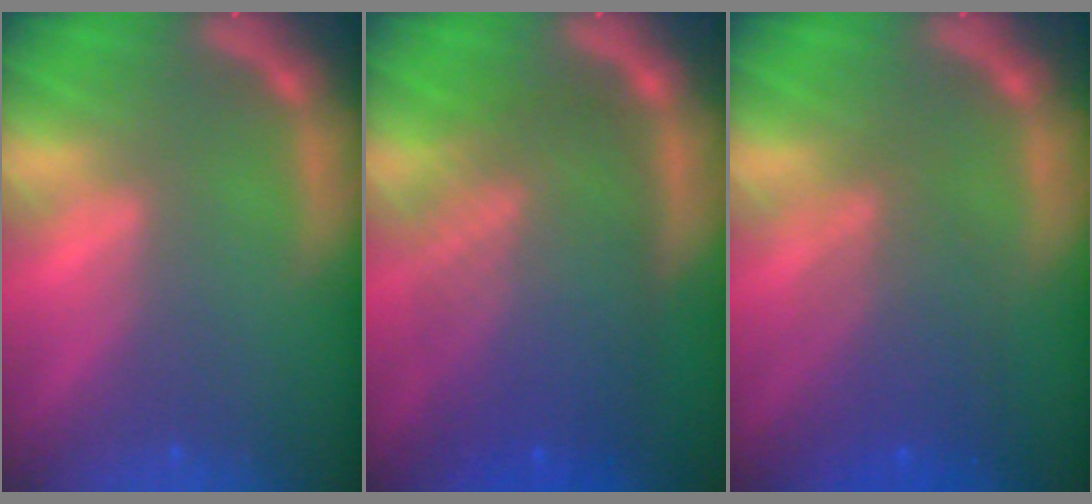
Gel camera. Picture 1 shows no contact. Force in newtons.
{"total": 10.0}
{"total": 5.1}